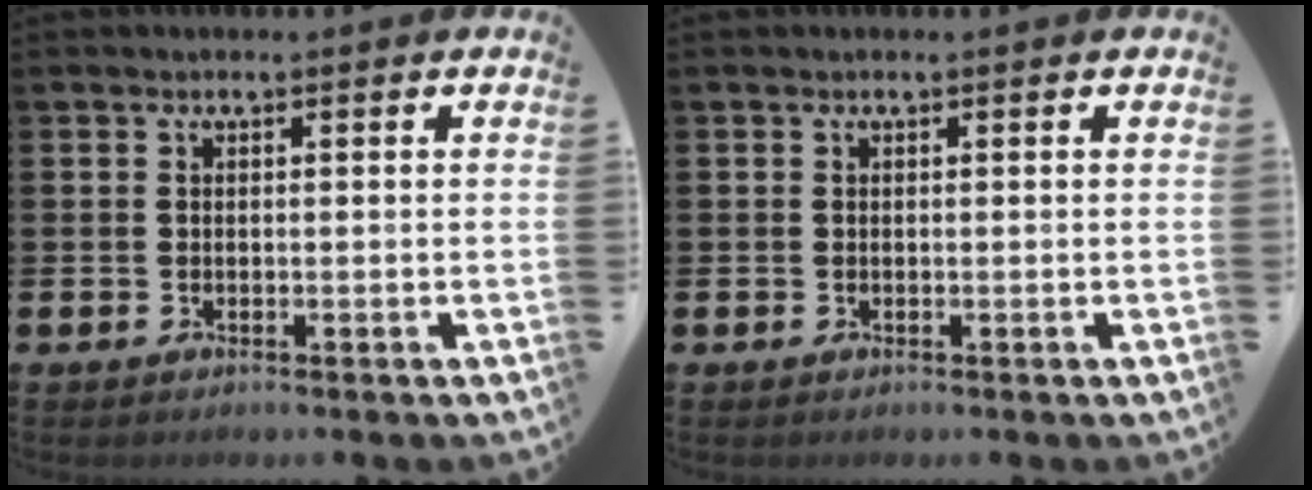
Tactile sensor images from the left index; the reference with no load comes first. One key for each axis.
{"total": 0.0}